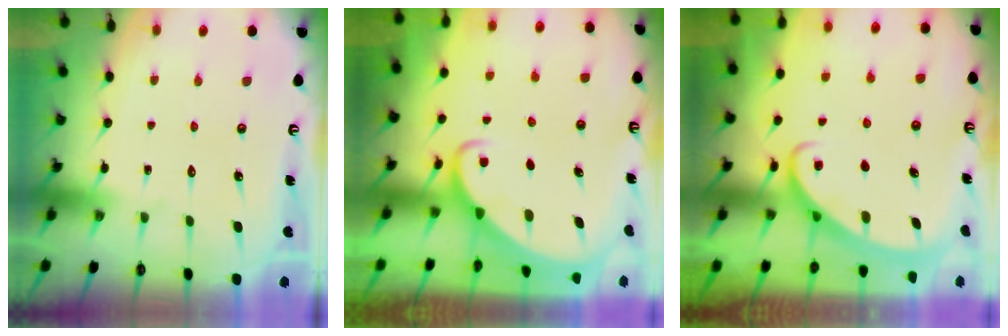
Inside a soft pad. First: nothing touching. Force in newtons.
{"total": 2.4, "press": 2.4, "slide": 0.2}
{"total": 2.5, "press": 2.5, "slide": 0.4}